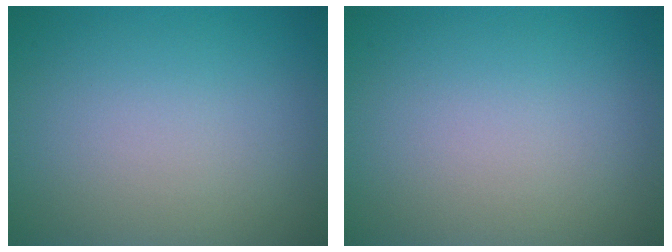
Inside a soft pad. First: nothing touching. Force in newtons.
{"total": 0.0}